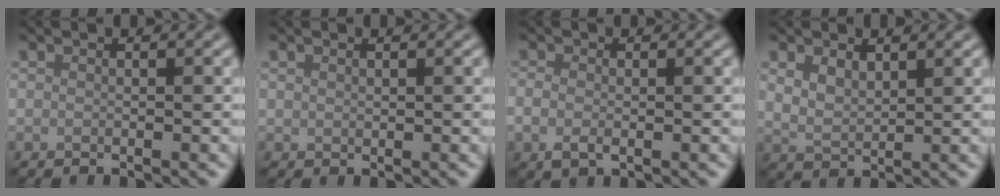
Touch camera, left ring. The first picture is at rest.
{"total": 0.5, "force": [0.4, 0.3, 0.1], "torque": [-0.002, 0.000, 0.009]}
{"total": 2.0, "force": [-0.3, 1.4, 1.4], "torque": [-0.032, -0.004, -0.007]}
{"total": 2.2, "force": [1.3, 1.0, 1.5], "torque": [-0.034, -0.004, 0.030]}